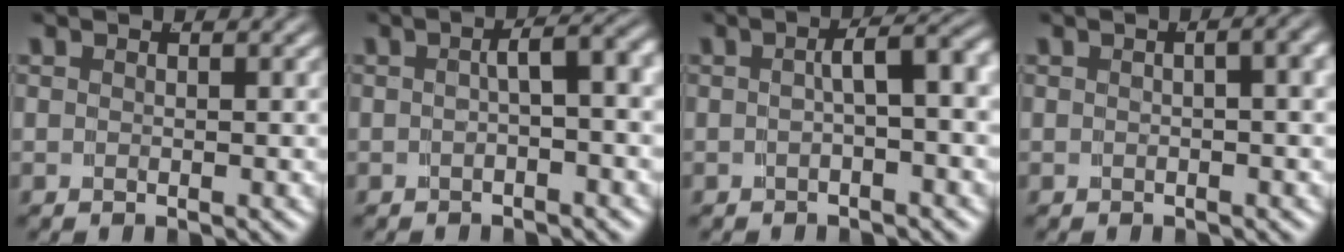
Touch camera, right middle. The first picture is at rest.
{"total": 4.0, "force": [0.0, 1.2, 3.8], "torque": [-0.038, 0.014, -0.002]}
{"total": 4.4, "force": [0.0, 1.2, 4.3], "torque": [-0.046, 0.015, -0.003]}
{"total": 2.3, "force": [0.2, 0.3, 2.3], "torque": [-0.018, 0.014, 0.002]}